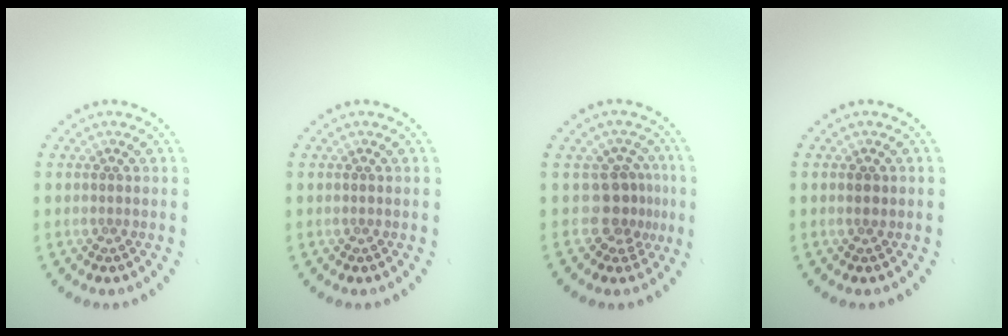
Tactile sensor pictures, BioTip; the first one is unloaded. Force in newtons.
{"total": 0.0}
{"total": 2.8, "press": 2.0, "slide": 2.0}
{"total": 0.8, "press": 0.7, "slide": 0.4}